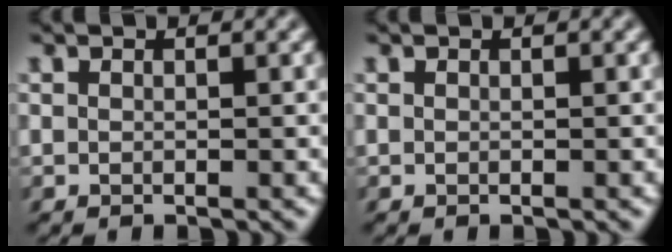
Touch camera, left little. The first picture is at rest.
{"total": 0.0}